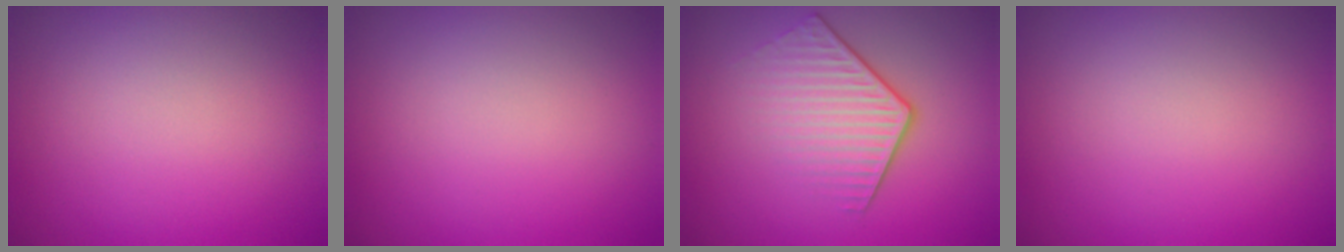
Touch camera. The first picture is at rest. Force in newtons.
{"total": 0.0}
{"total": 4.4, "press": 2.9, "slide": 3.3}
{"total": 0.0}